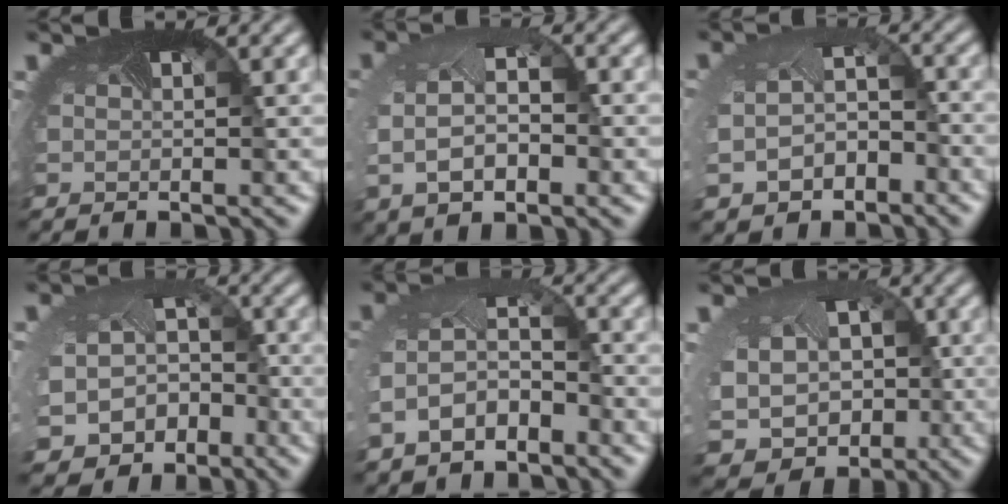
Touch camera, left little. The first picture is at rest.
{"total": 5.7, "force": [0.2, 3.1, 4.8], "torque": [-0.105, -0.001, 0.006]}
{"total": 4.5, "force": [-1.8, 3.1, 2.7], "torque": [-0.077, -0.024, -0.028]}
{"total": 7.7, "force": [-3.7, 6.1, 2.7], "torque": [-0.059, -0.038, -0.049]}
{"total": 4.4, "force": [-2.4, 2.6, 2.7], "torque": [-0.076, -0.006, -0.055]}
{"total": 9.6, "force": [-1.5, 8.1, 5.0], "torque": [-0.097, -0.041, -0.020]}